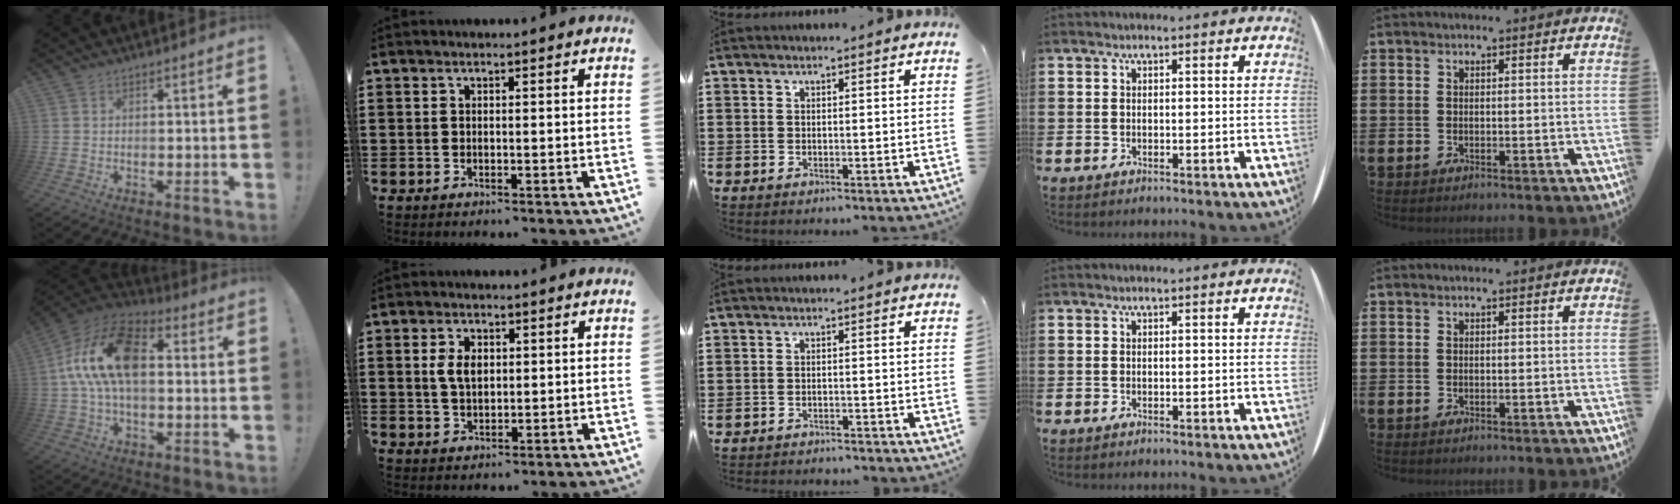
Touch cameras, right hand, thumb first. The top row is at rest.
{"thumb": {"total": 18.3, "force": [2.3, 10.1, 15.1], "torque": [-0.277, 0.010, 0.044]}, "index": {"total": 3.9, "force": [0.7, 2.3, 3.1], "torque": [-0.074, 0.008, 0.009]}, "middle": {"total": 1.6, "force": [-1.5, 0.0, 0.0], "torque": [-0.006, 0.002, -0.033]}}